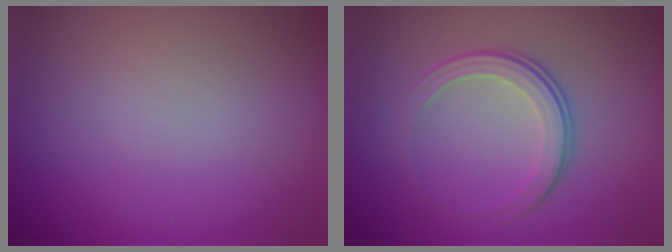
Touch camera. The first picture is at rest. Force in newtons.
{"total": 3.6, "press": 2.5, "slide": 2.6}